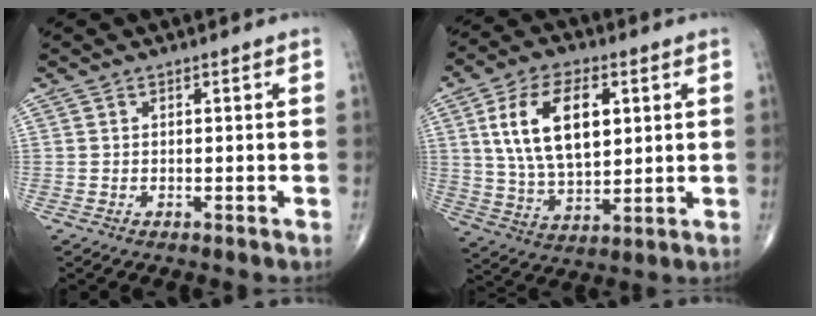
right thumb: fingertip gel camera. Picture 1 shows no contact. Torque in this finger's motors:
{"motor_torque": [-0.90, 1.62, 0.65, 0.53, 0.54]}